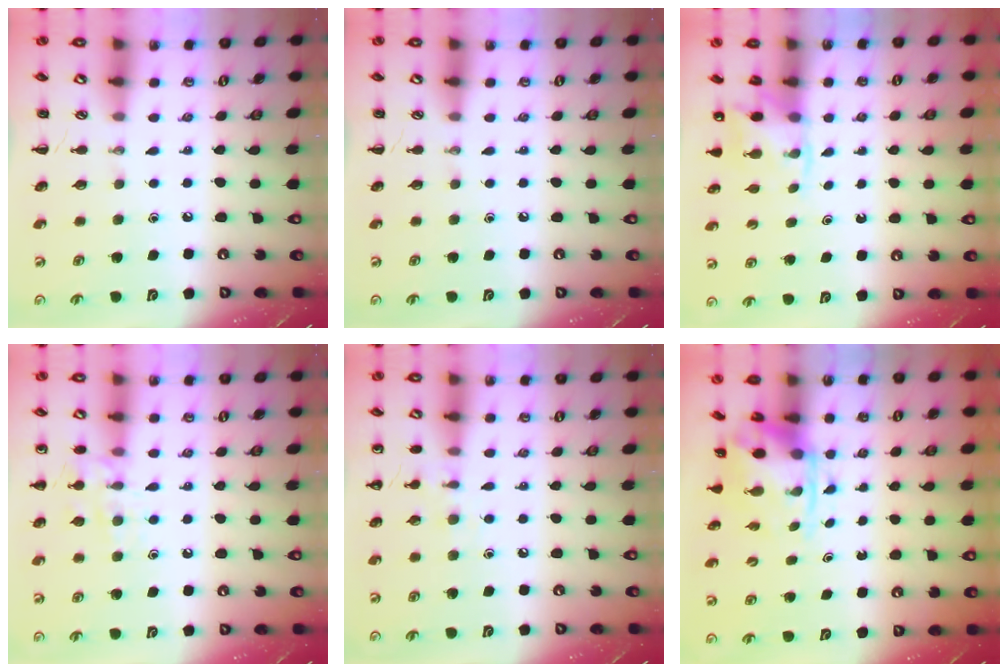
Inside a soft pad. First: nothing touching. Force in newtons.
{"total": 0.0}
{"total": 3.6, "press": 3.4, "slide": 1.3}
{"total": 10.0, "press": 9.9, "slide": 1.0}
{"total": 6.9, "press": 6.7, "slide": 1.8}
{"total": 4.0, "press": 3.8, "slide": 1.2}